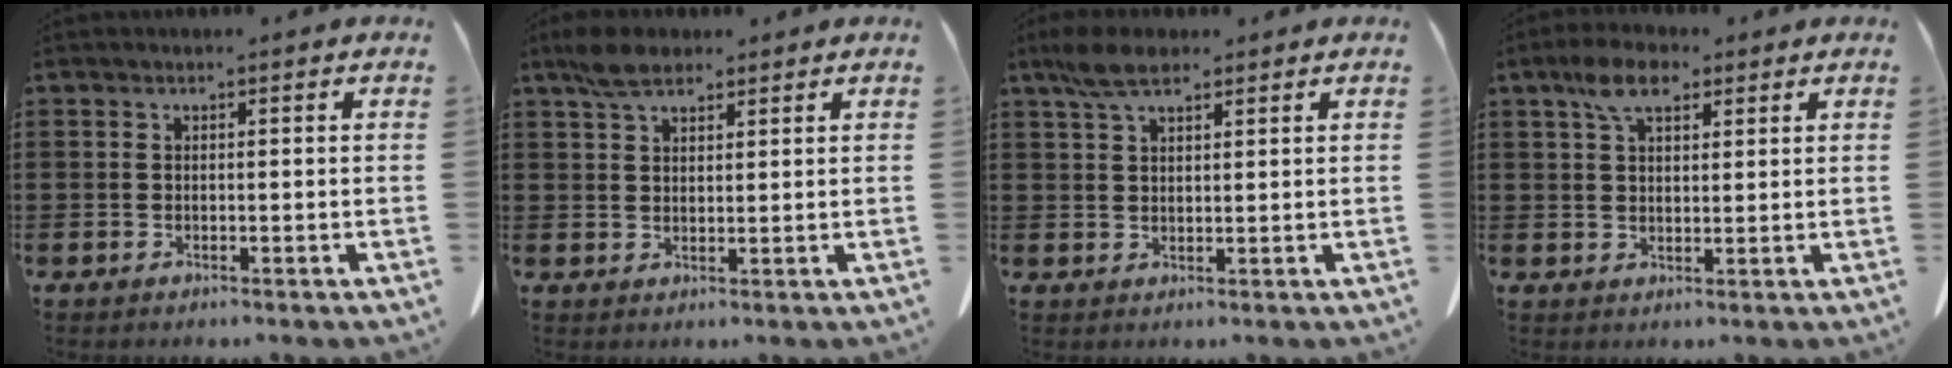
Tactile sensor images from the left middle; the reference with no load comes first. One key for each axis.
{"total": 4.5, "fx": 3.3, "fy": 1.9, "fz": 2.4, "tx": -0.057, "ty": 0.007, "tz": 0.062}
{"total": 5.1, "fx": 3.3, "fy": 1.9, "fz": 3.4, "tx": -0.075, "ty": 0.006, "tz": 0.062}
{"total": 6.3, "fx": 3.8, "fy": 2.9, "fz": 4.2, "tx": -0.085, "ty": 0.009, "tz": 0.067}